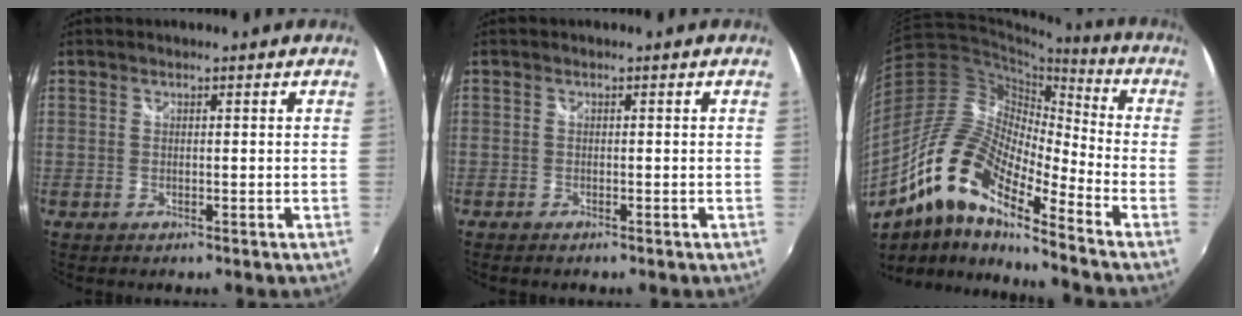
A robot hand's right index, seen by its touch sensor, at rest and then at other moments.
{"total": 1.1, "force": [-1.0, 0.5, 0.2], "torque": [-0.008, -0.003, -0.020]}
{"total": 16.8, "force": [-10.2, 4.8, 12.5], "torque": [-0.221, 0.000, -0.213]}